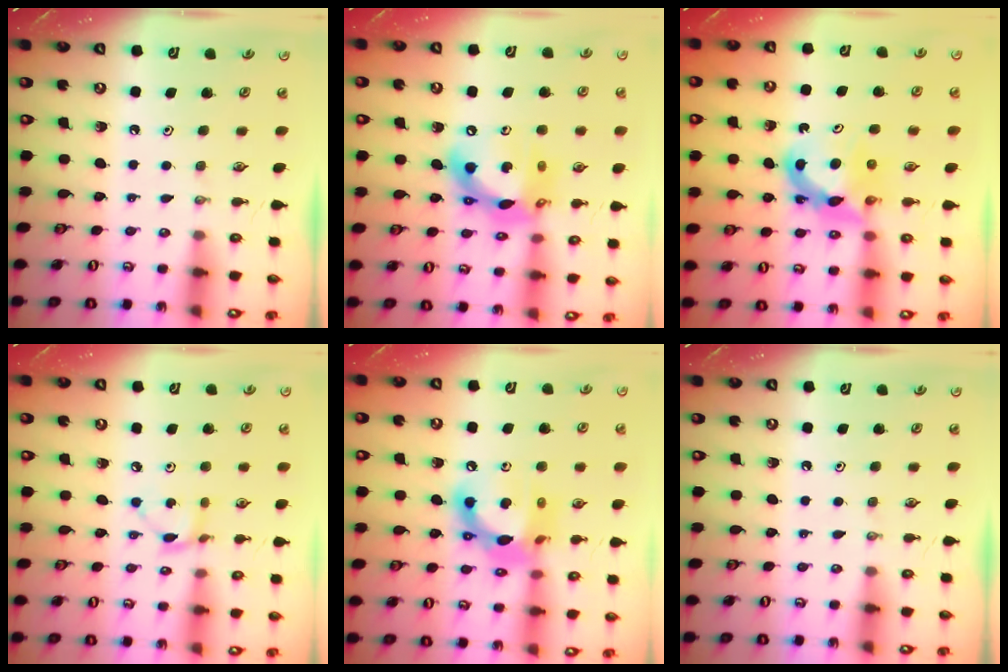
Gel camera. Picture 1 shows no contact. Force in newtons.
{"total": 14.6, "press": 14.6, "slide": 1.6}
{"total": 7.8, "press": 7.8, "slide": 0.7}
{"total": 3.0, "press": 3.0, "slide": 0.2}
{"total": 15.4, "press": 15.4, "slide": 1.0}
{"total": 0.0}